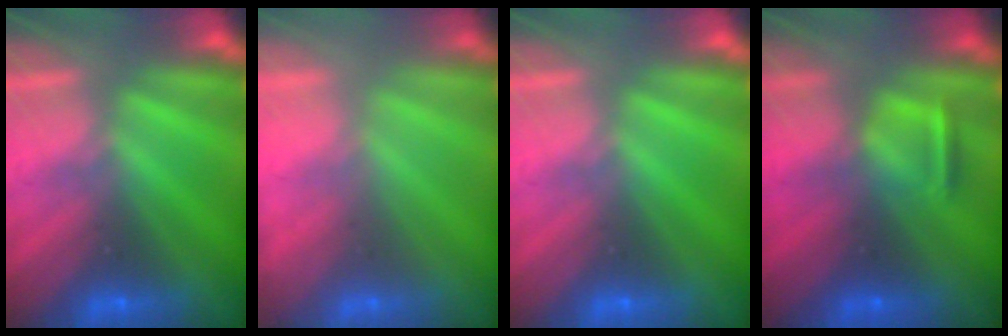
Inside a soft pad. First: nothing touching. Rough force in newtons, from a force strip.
{"total": 2.1}
{"total": 0.0}
{"total": 2.9}